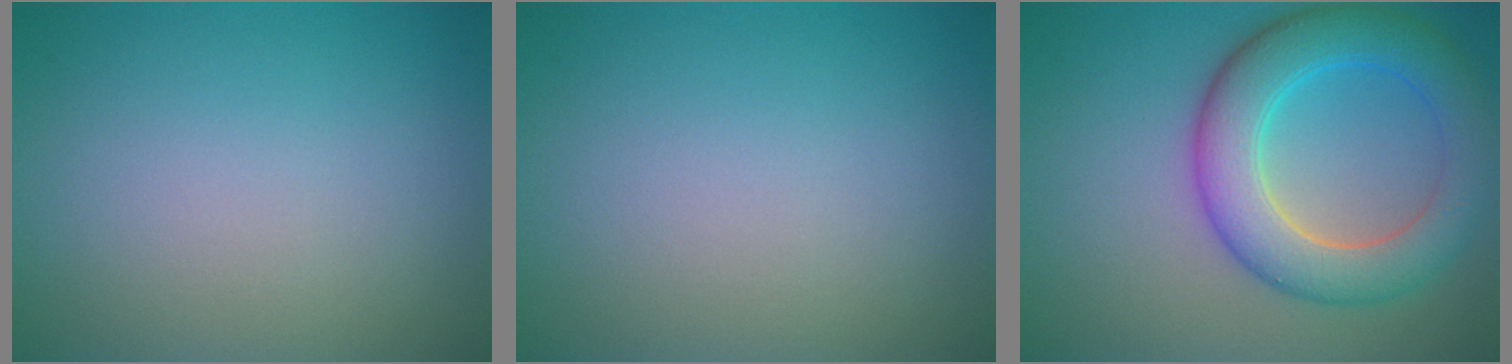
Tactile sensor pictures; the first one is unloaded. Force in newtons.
{"total": 0.0}
{"total": 7.3, "press": 7.3, "slide": 0.1}